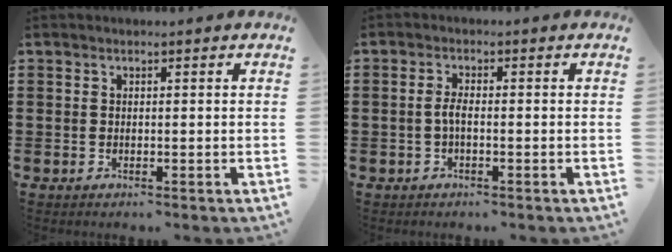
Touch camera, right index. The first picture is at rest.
{"total": 2.3, "force": [-0.6, 0.6, 2.1], "torque": [-0.054, -0.003, -0.018]}